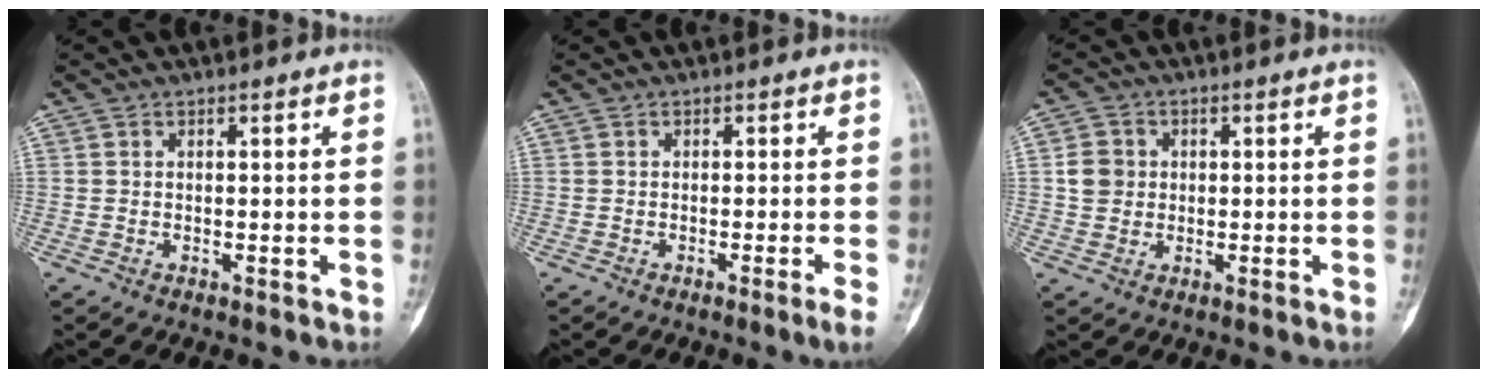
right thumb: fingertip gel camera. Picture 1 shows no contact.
{"total": 2.1, "force": [-1.0, -0.6, 1.7], "torque": [-0.035, -0.003, -0.017]}
{"total": 4.1, "force": [0.2, 3.7, 1.7], "torque": [-0.018, 0.005, 0.000]}